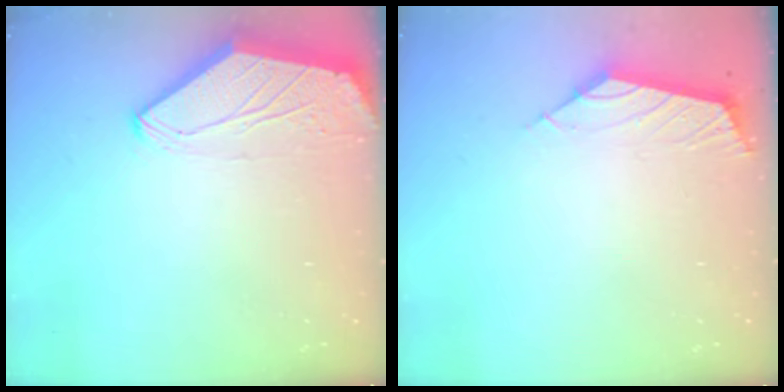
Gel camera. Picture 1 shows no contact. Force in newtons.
{"total": 2.8, "press": 2.7, "slide": 0.7}